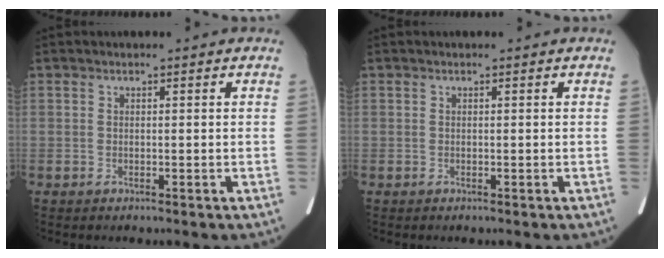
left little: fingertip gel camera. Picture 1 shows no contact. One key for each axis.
{"total": 0.0}